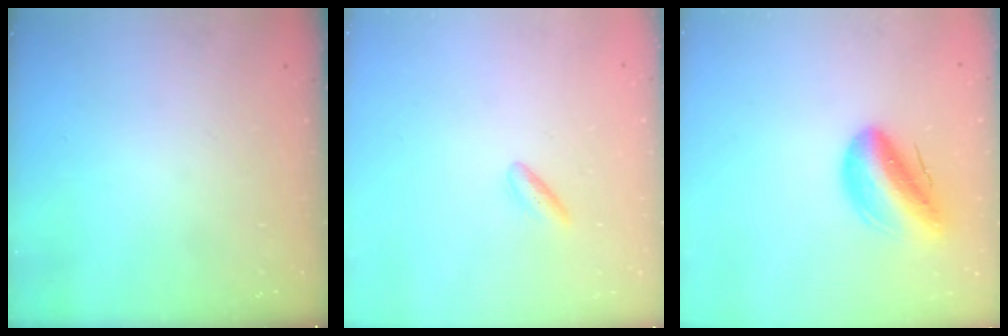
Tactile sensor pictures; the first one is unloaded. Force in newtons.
{"total": 3.2, "press": 3.0, "slide": 1.3}
{"total": 14.5, "press": 13.9, "slide": 4.2}